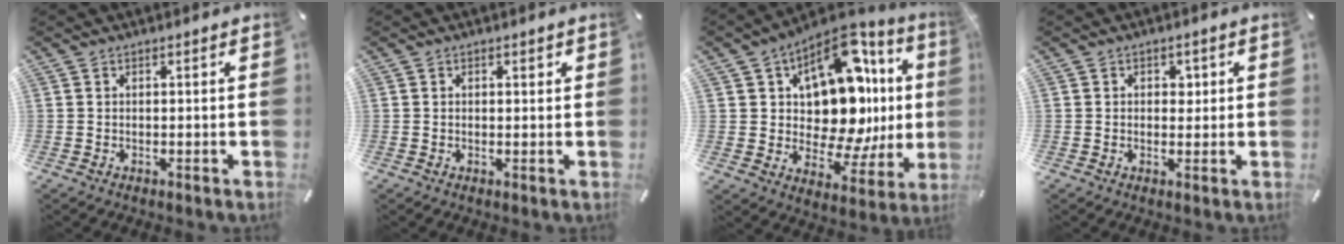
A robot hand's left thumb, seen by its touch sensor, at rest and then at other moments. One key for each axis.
{"total": 0.8, "fx": 0.2, "fy": 0.6, "fz": 0.4, "tx": 0.000, "ty": 0.000, "tz": 0.002}
{"total": 18.0, "fx": 4.9, "fy": 10.7, "fz": 13.7, "tx": -0.194, "ty": -0.069, "tz": 0.076}
{"total": 2.5, "fx": 0.4, "fy": 2.0, "fz": 1.5, "tx": -0.008, "ty": -0.002, "tz": -0.003}